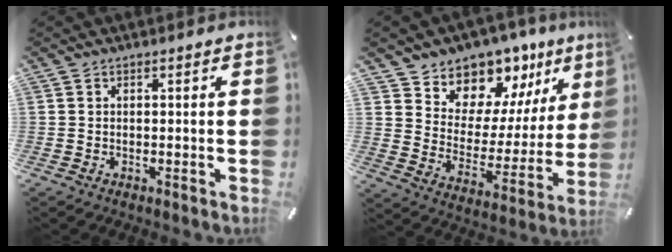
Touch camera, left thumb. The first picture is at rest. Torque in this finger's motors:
{"motor_torque": [0.53, 0.38, 1.39, -1.38, 0.12]}